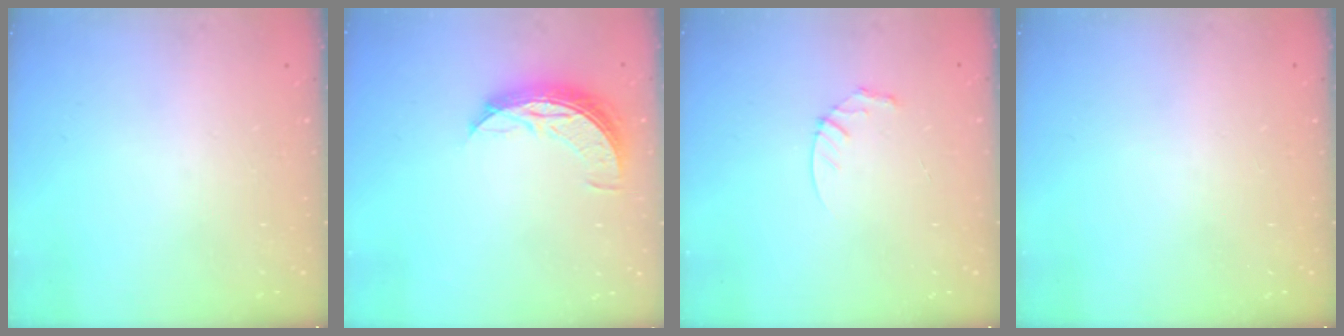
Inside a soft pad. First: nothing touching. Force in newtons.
{"total": 8.4, "press": 8.4, "slide": 0.4}
{"total": 3.5, "press": 3.5, "slide": 0.3}
{"total": 0.0}